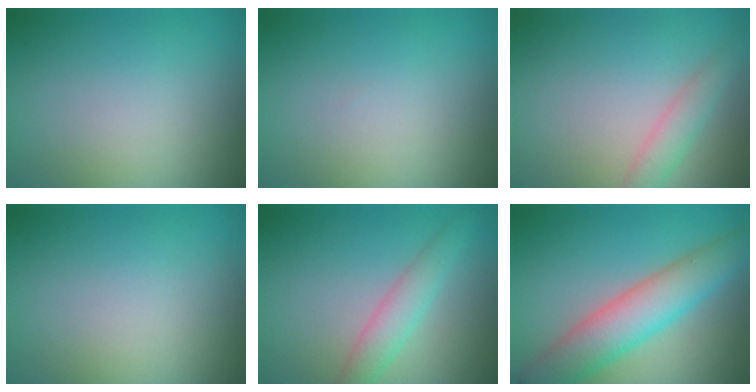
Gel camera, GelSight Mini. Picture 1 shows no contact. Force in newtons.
{"total": 0.0}
{"total": 2.4, "press": 2.4, "slide": 0.1}
{"total": 0.0}
{"total": 2.9, "press": 2.9, "slide": 0.1}
{"total": 6.5, "press": 6.5, "slide": 0.1}